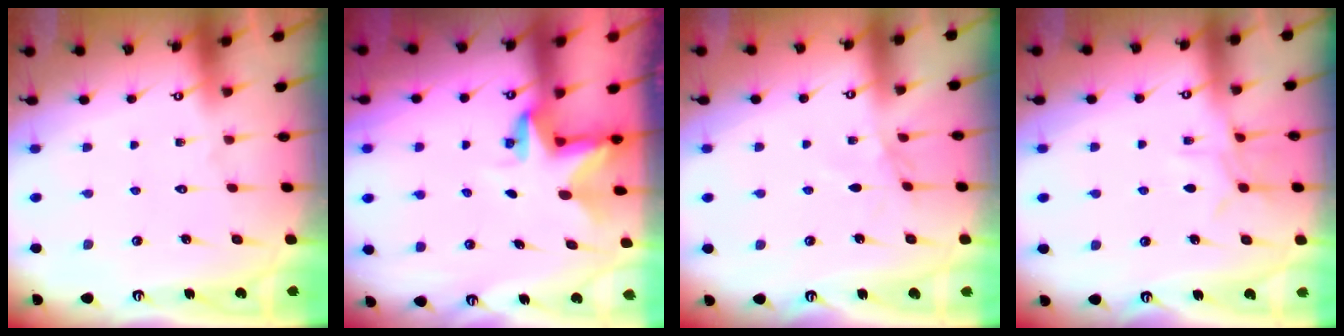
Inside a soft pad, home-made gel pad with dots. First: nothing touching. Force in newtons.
{"total": 2.9, "press": 2.9, "slide": 0.1}
{"total": 2.9, "press": 2.9, "slide": 0.4}
{"total": 6.3, "press": 6.3, "slide": 0.6}